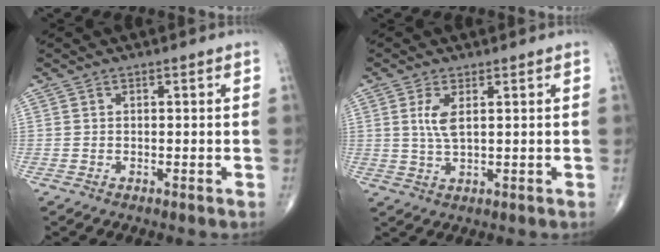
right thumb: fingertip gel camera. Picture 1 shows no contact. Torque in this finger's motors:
{"motor_torque": [-0.56, 0.63, 0.63, 0.23, 0.03]}